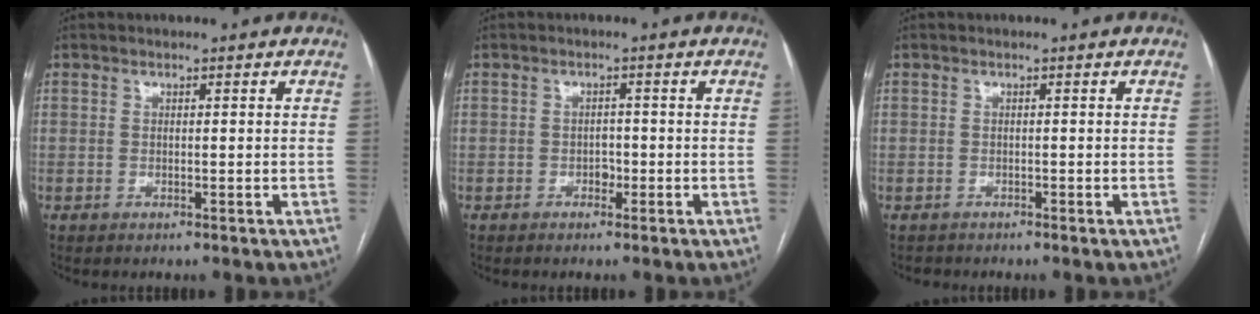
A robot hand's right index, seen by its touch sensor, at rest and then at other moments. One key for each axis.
{"total": 1.5, "fx": -0.8, "fy": 1.0, "fz": 0.8, "tx": -0.008, "ty": 0.006, "tz": -0.013}
{"total": 0.9, "fx": -0.8, "fy": 0.4, "fz": -0.4, "tx": -0.002, "ty": -0.001, "tz": -0.015}